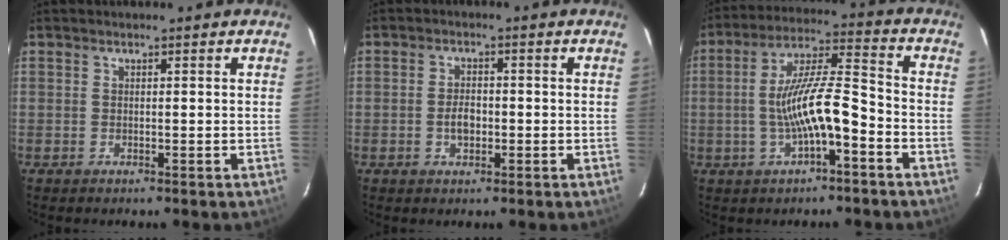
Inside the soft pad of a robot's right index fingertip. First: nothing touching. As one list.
[{"total": 3.2, "force": [-0.8, 2.0, 2.4], "torque": [-0.045, 0.002, -0.012]}, {"total": 11.5, "force": [-3.7, 2.2, 10.6], "torque": [-0.204, 0.012, -0.061]}]